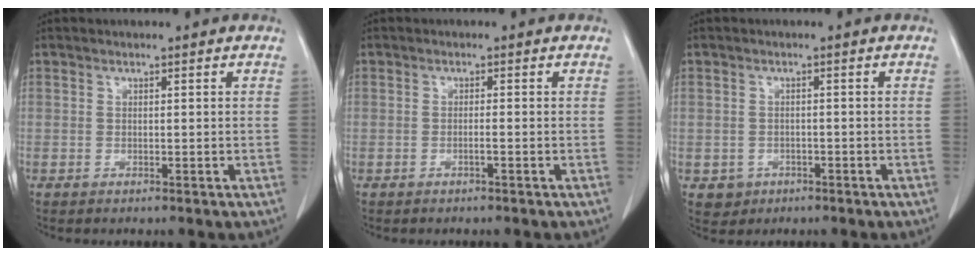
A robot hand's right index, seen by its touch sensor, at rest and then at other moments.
{"total": 0.8, "force": [-0.4, -0.1, 0.7], "torque": [-0.010, 0.002, -0.007]}
{"total": 2.9, "force": [-1.2, 2.6, 0.3], "torque": [0.000, 0.009, -0.012]}